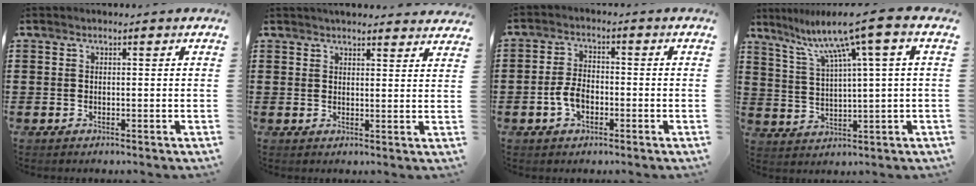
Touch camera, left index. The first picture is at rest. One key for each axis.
{"total": 2.6, "fx": 2.6, "fy": 0.2, "fz": 0.2, "tx": -0.011, "ty": -0.005, "tz": 0.049}
{"total": 4.3, "fx": -1.3, "fy": 2.5, "fz": 3.2, "tx": -0.078, "ty": -0.002, "tz": -0.029}
{"total": 9.2, "fx": 5.4, "fy": -0.5, "fz": 7.4, "tx": -0.160, "ty": -0.024, "tz": 0.085}